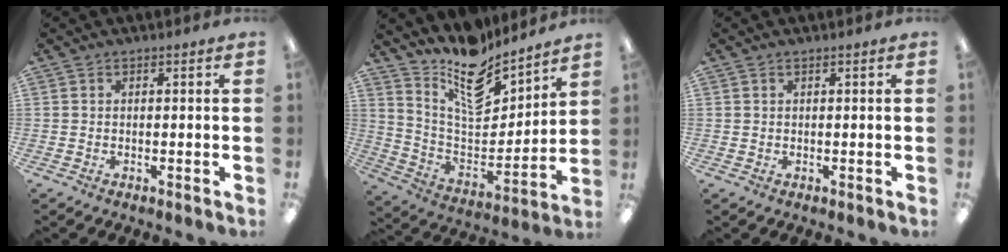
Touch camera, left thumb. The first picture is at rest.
{"total": 15.2, "force": [12.0, 6.2, 7.1], "torque": [-0.124, -0.095, 0.212]}
{"total": 0.0}